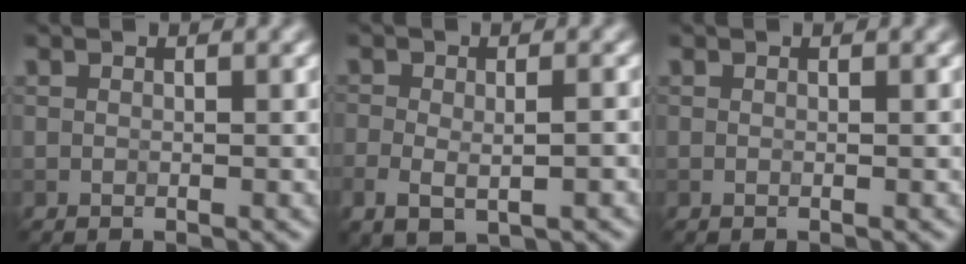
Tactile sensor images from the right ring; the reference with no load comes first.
{"total": 3.7, "force": [-1.1, 2.2, 2.8], "torque": [-0.042, -0.004, -0.012]}
{"total": 0.0}